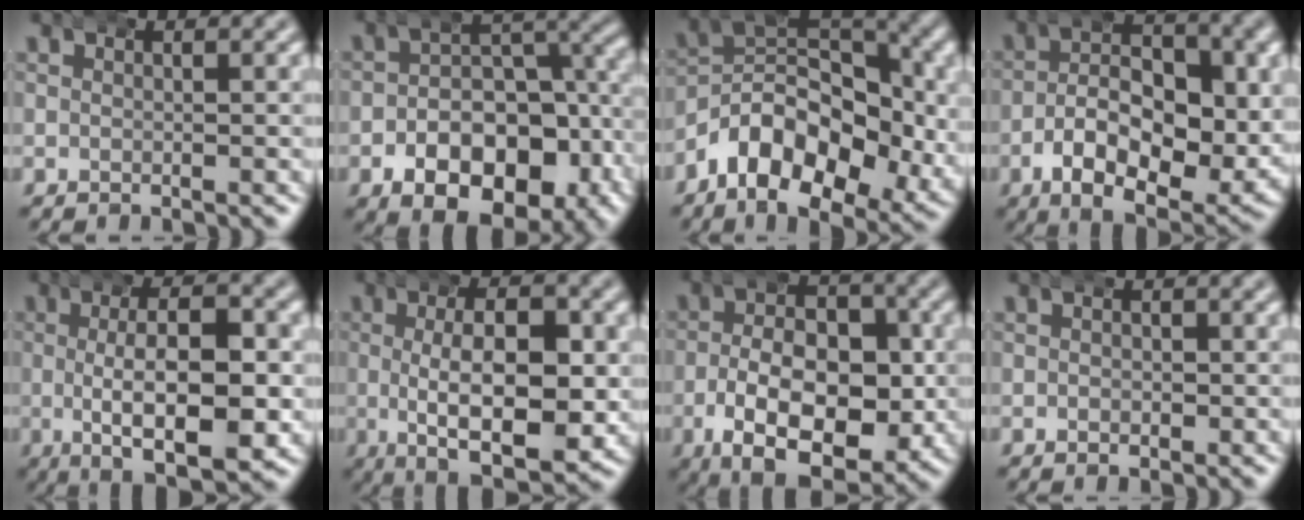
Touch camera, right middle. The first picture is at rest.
{"total": 11.5, "force": [-5.0, 7.2, 7.4], "torque": [-0.106, -0.021, -0.073]}
{"total": 11.7, "force": [-2.4, 8.2, 8.0], "torque": [-0.134, -0.015, -0.048]}
{"total": 10.8, "force": [-1.9, 6.0, 8.7], "torque": [-0.128, -0.023, -0.028]}
{"total": 10.7, "force": [-1.7, 4.4, 9.6], "torque": [-0.142, -0.017, -0.019]}
{"total": 12.4, "force": [-1.6, 6.1, 10.7], "torque": [-0.158, -0.024, -0.016]}
{"total": 14.0, "force": [-4.5, 8.6, 10.2], "torque": [-0.154, -0.035, -0.061]}
{"total": 1.1, "force": [-0.1, 0.8, 0.7], "torque": [-0.008, 0.000, -0.003]}